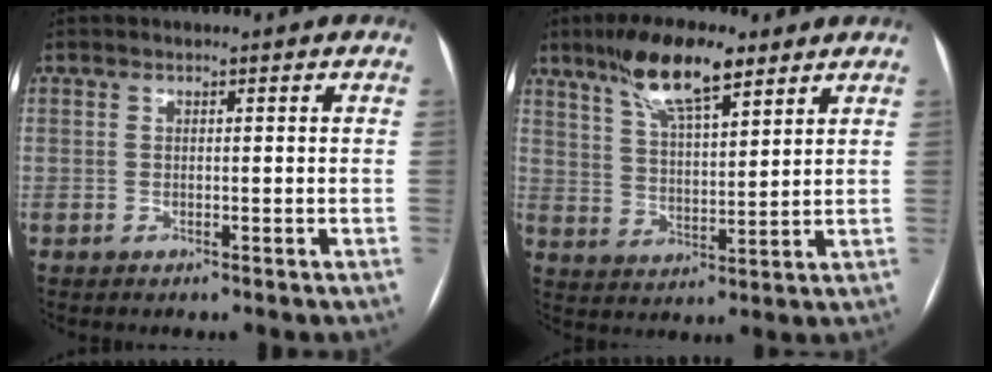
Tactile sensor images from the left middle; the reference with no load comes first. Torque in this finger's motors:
{"motor_torque": [1.07, -1.07, 0.40, 0.17]}